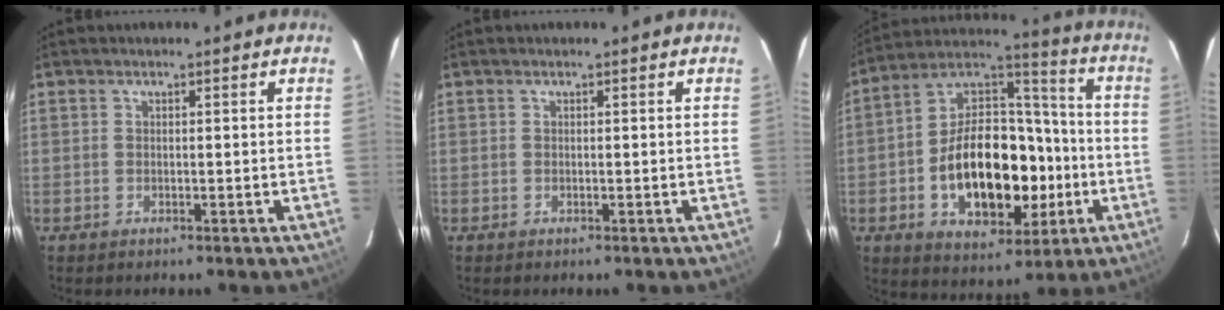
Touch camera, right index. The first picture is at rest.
{"total": 0.0}
{"total": 22.3, "force": [-5.0, 13.2, 17.2], "torque": [-0.311, 0.042, -0.067]}